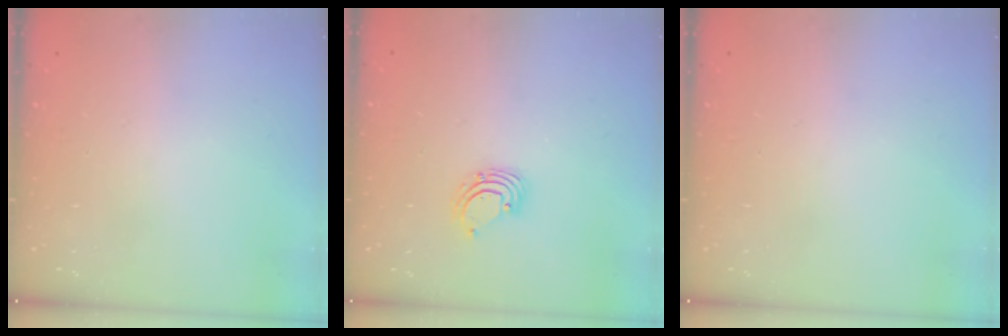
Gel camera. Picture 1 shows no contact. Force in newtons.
{"total": 2.2, "press": 2.2, "slide": 0.2}
{"total": 0.0}